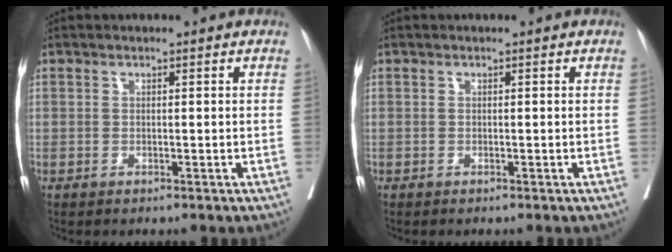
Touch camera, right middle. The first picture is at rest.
{"total": 0.0}